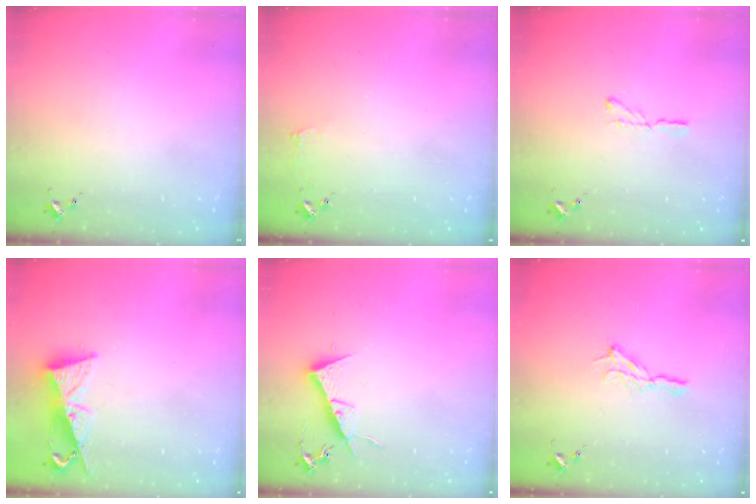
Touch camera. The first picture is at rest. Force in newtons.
{"total": 3.5, "press": 3.5, "slide": 0.3}
{"total": 2.9, "press": 2.9, "slide": 0.3}
{"total": 9.6, "press": 9.6, "slide": 0.4}
{"total": 9.6, "press": 9.6, "slide": 0.6}
{"total": 5.7, "press": 5.7, "slide": 0.4}